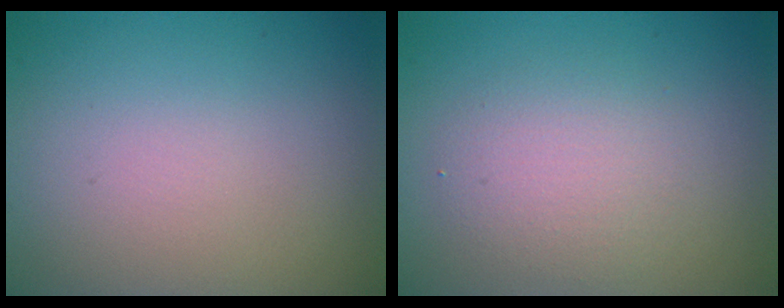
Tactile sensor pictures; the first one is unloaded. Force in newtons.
{"total": 2.6, "press": 2.6, "slide": 0.3}